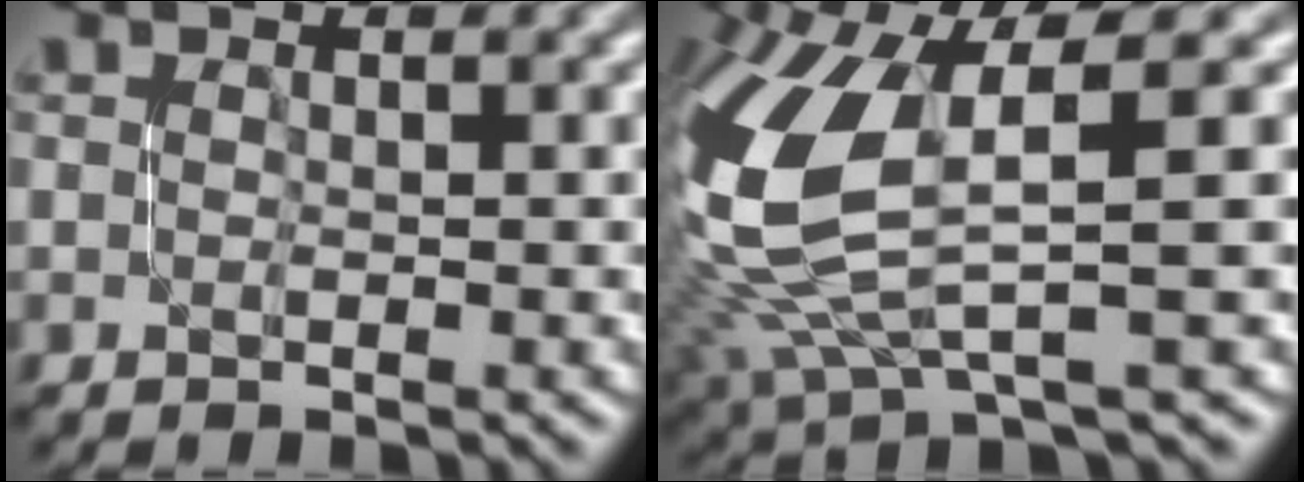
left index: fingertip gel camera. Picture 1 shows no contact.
{"total": 9.1, "force": [1.5, 3.3, 8.4], "torque": [-0.204, -0.011, 0.037]}